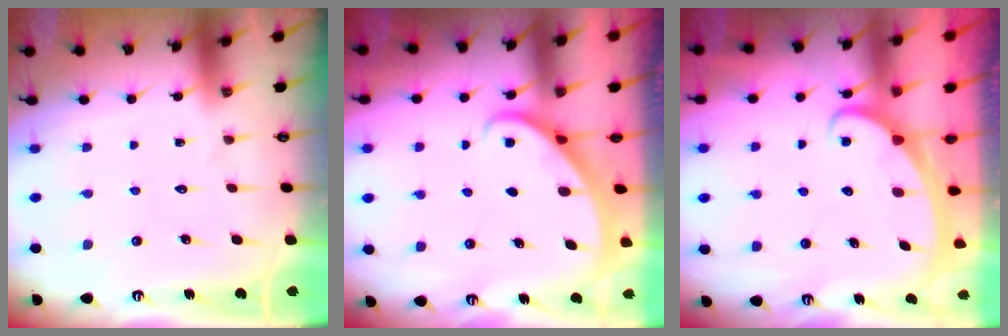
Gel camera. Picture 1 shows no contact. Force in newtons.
{"total": 2.3, "press": 2.3, "slide": 0.2}
{"total": 2.6, "press": 2.5, "slide": 0.3}